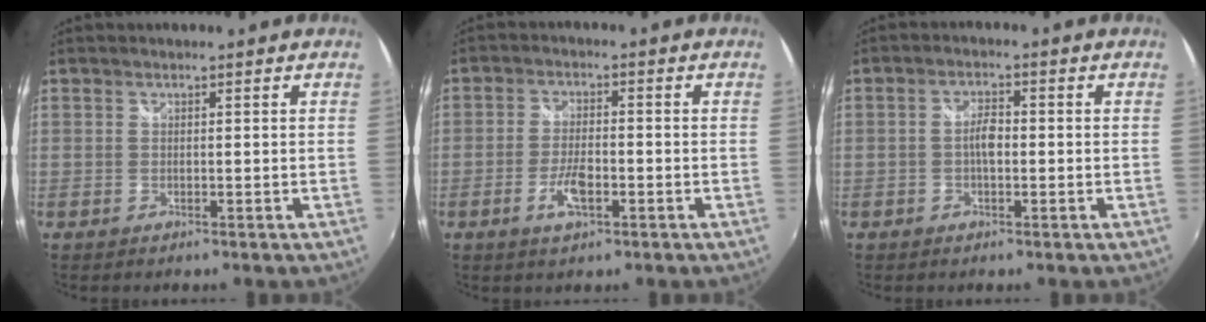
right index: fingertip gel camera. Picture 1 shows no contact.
{"total": 5.3, "force": [-2.3, 1.9, 4.4], "torque": [-0.095, -0.003, -0.043]}
{"total": 3.0, "force": [-0.5, 1.2, 2.7], "torque": [-0.052, 0.006, -0.011]}